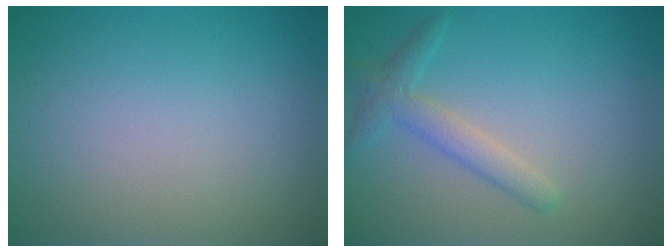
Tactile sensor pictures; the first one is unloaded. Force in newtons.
{"total": 2.4, "press": 2.4, "slide": 0.2}